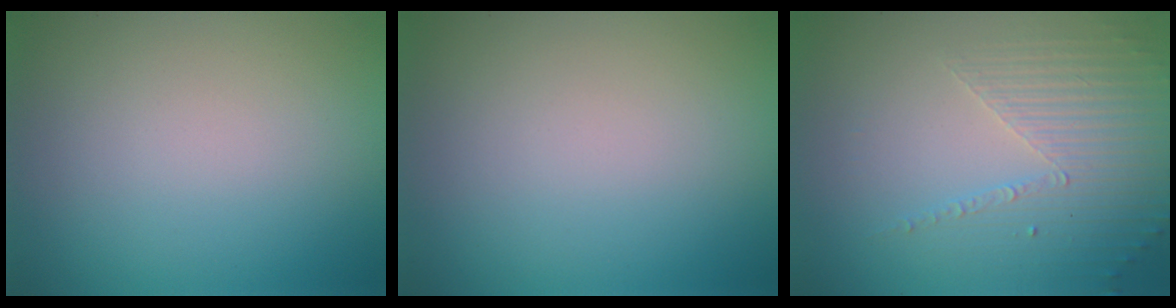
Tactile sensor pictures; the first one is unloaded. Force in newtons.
{"total": 0.0}
{"total": 4.3, "press": 3.1, "slide": 3.0}